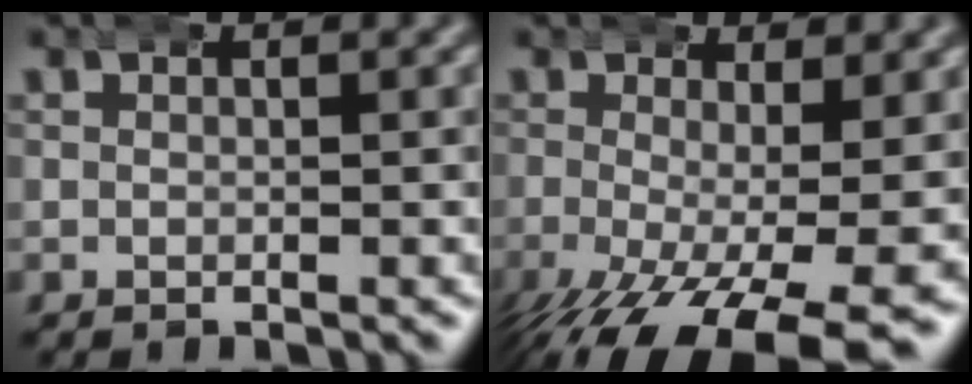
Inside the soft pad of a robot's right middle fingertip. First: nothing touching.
{"total": 9.7, "force": [-5.3, 3.6, 7.3], "torque": [-0.130, -0.040, -0.061]}